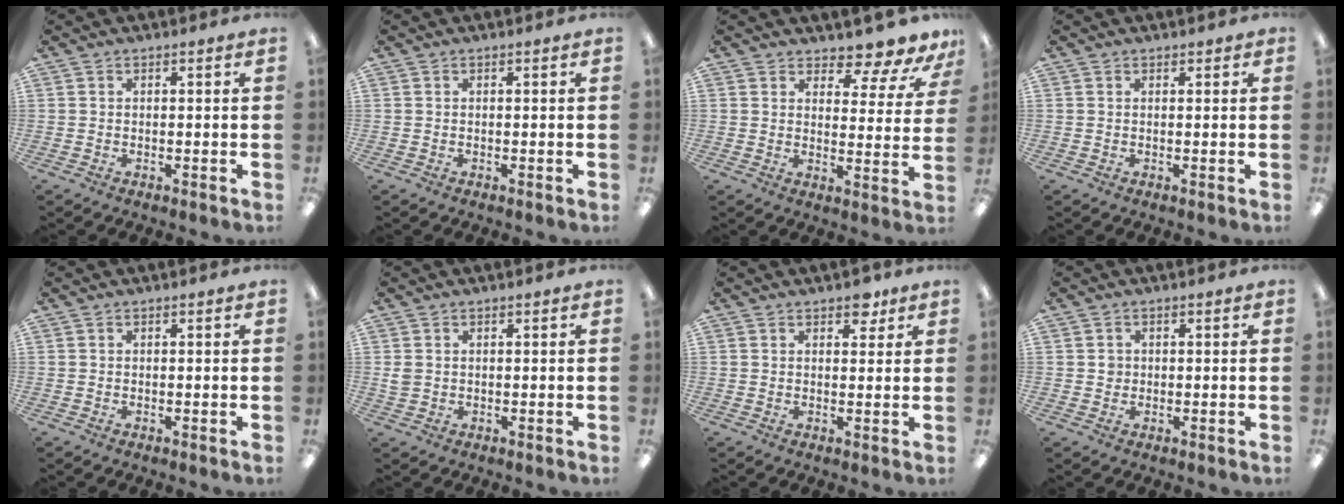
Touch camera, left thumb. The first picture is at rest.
{"total": 0.0}
{"total": 8.3, "force": [7.3, 2.2, 3.3], "torque": [-0.042, -0.057, 0.127]}
{"total": 0.7, "force": [0.4, 0.5, 0.2], "torque": [0.004, 0.000, 0.006]}
{"total": 0.0}
{"total": 2.1, "force": [0.3, 1.8, 0.9], "torque": [-0.018, 0.005, 0.005]}
{"total": 4.1, "force": [2.8, 2.2, 1.9], "torque": [-0.011, -0.009, 0.045]}
{"total": 1.7, "force": [0.2, 1.7, 0.4], "torque": [-0.001, 0.004, -0.002]}